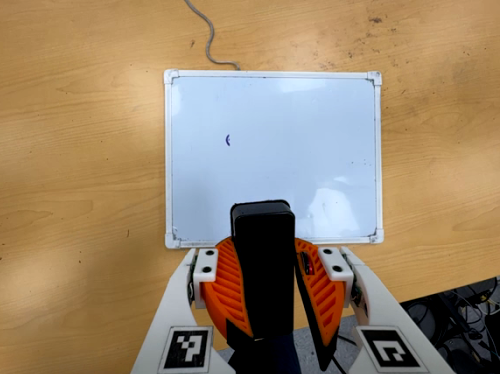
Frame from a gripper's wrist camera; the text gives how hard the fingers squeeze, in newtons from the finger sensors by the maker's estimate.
{"total": 11.0, "left": 10.7, "right": 11.3}